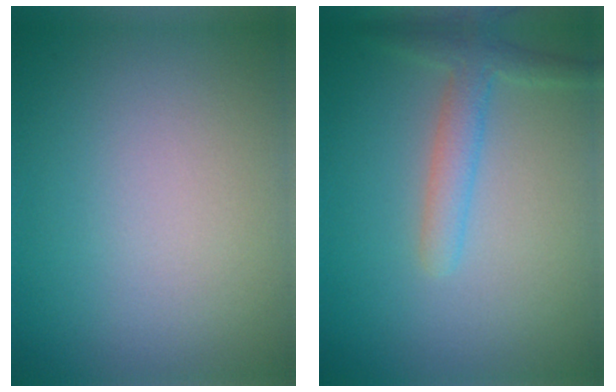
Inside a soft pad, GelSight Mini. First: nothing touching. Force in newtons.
{"total": 2.6, "press": 2.6, "slide": 0.2}